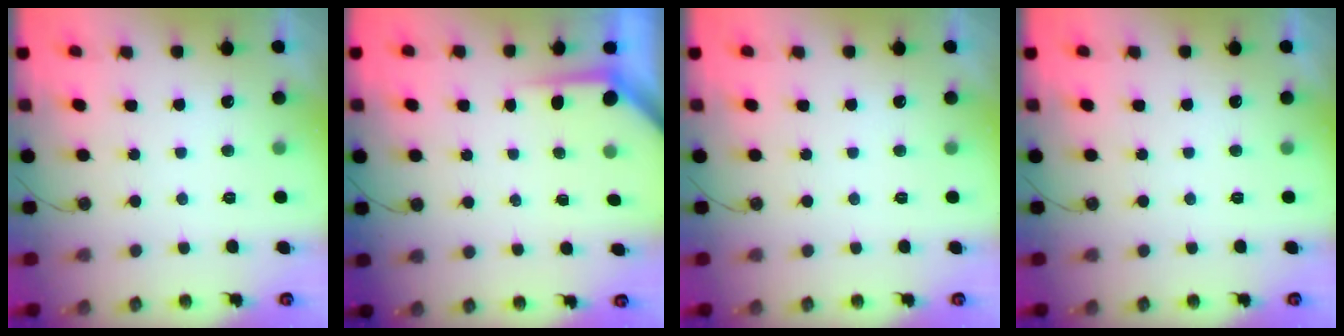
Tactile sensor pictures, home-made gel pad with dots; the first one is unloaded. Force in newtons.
{"total": 3.6, "press": 3.6, "slide": 0.3}
{"total": 0.0}
{"total": 0.0}